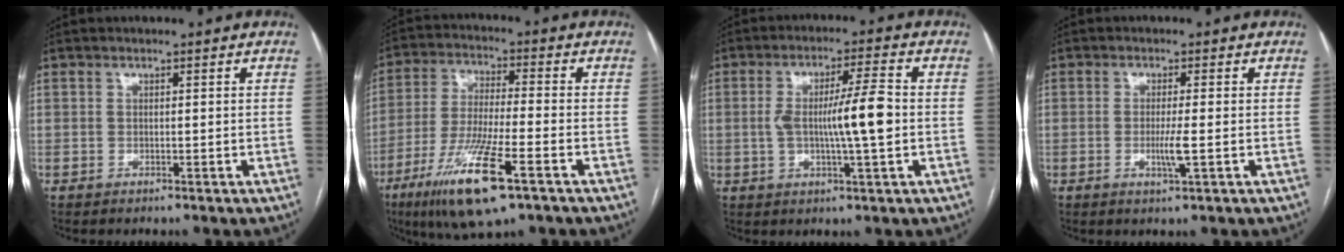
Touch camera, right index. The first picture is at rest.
{"total": 14.5, "force": [-7.7, 1.7, 12.3], "torque": [-0.251, -0.033, -0.134]}
{"total": 9.0, "force": [-0.5, 0.5, 8.9], "torque": [-0.155, 0.007, -0.011]}
{"total": 3.0, "force": [-0.7, -0.2, 2.9], "torque": [-0.057, -0.007, -0.012]}